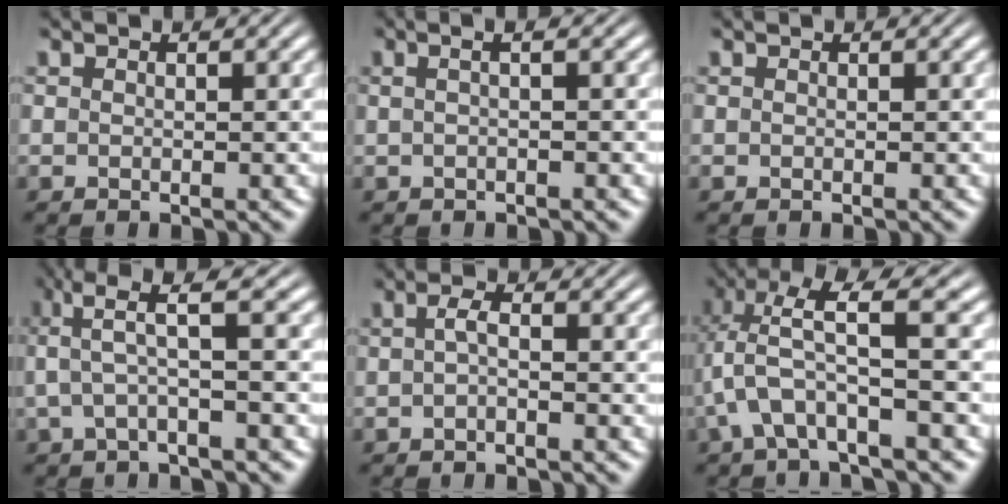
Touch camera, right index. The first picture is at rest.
{"total": 2.0, "force": [0.2, 0.2, 1.9], "torque": [-0.019, 0.014, -0.004]}
{"total": 0.0}
{"total": 5.8, "force": [2.8, 2.2, 4.7], "torque": [-0.088, 0.022, 0.031]}
{"total": 1.3, "force": [-0.4, 0.1, 1.3], "torque": [-0.024, -0.003, -0.005]}
{"total": 6.6, "force": [1.3, 3.1, 5.7], "torque": [-0.123, -0.005, 0.026]}